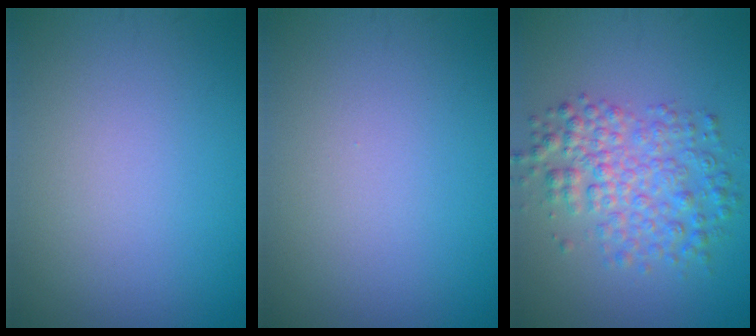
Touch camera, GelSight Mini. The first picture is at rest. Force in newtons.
{"total": 0.0}
{"total": 4.9, "press": 4.9, "slide": 0.1}